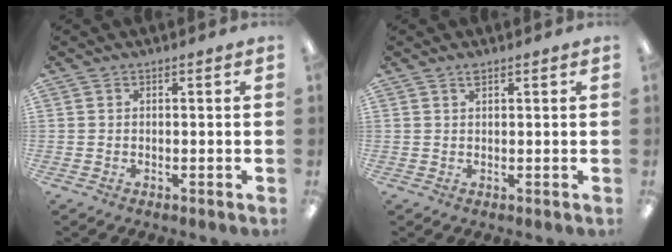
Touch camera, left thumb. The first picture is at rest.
{"total": 1.4, "force": [1.0, 0.4, 0.8], "torque": [-0.019, 0.002, 0.018]}